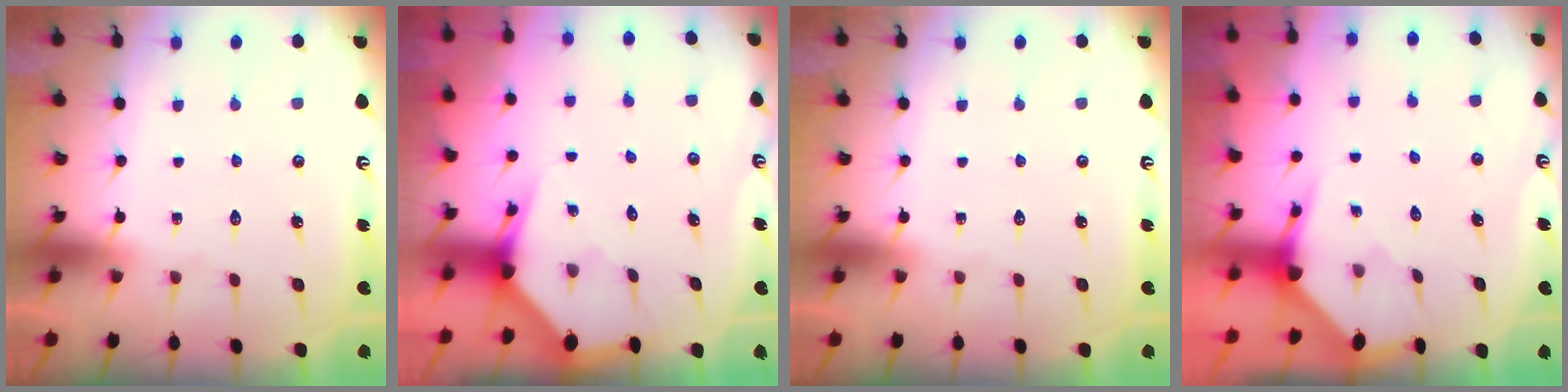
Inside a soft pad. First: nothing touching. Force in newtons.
{"total": 3.2, "press": 3.1, "slide": 0.4}
{"total": 0.0}
{"total": 3.2, "press": 3.2, "slide": 0.1}